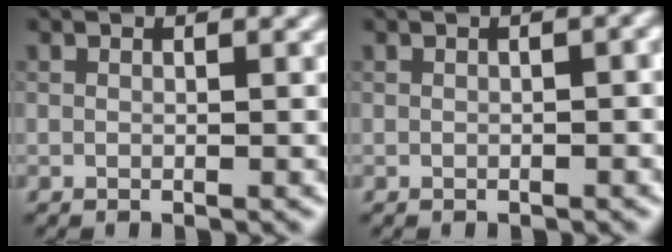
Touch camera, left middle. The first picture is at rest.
{"total": 1.5, "force": [0.1, 0.4, 1.4], "torque": [-0.019, 0.002, 0.001]}